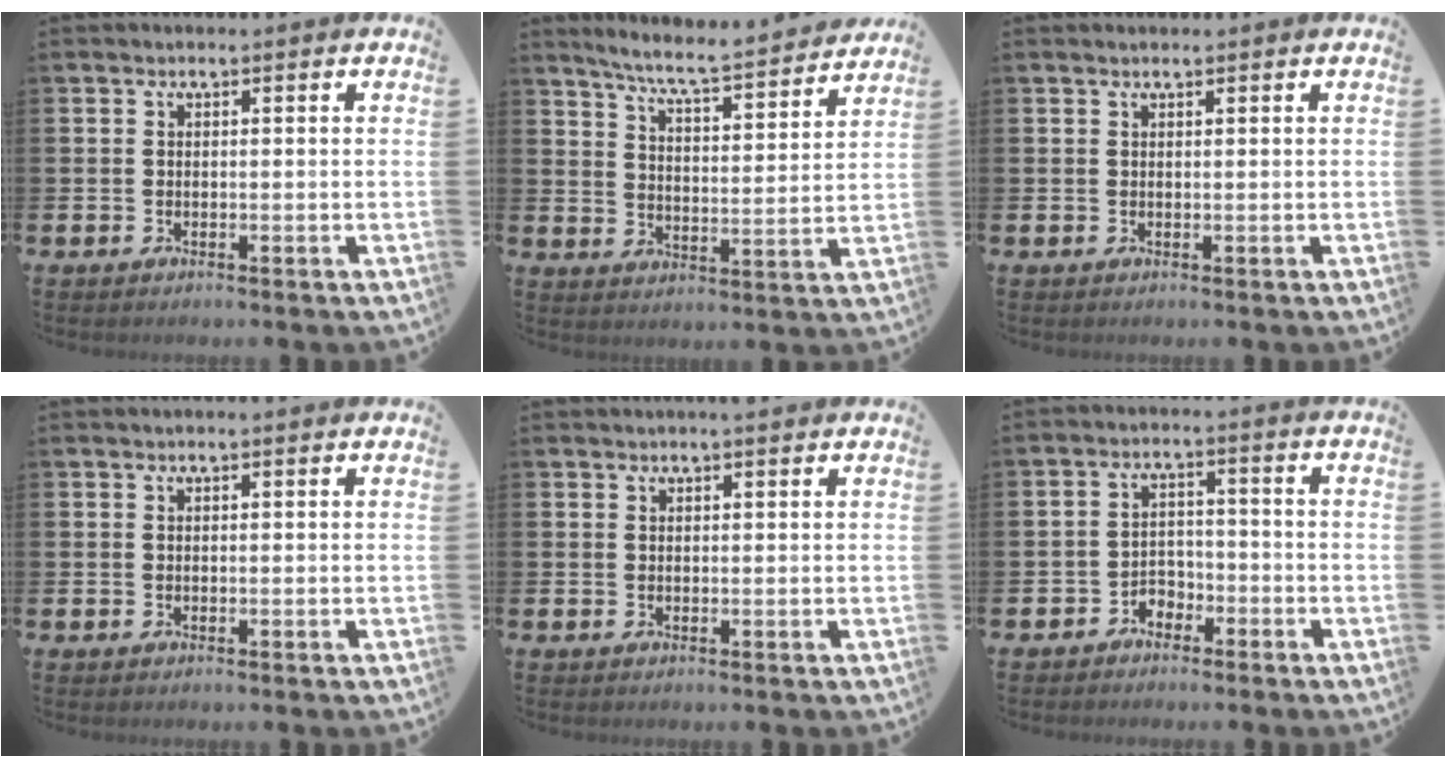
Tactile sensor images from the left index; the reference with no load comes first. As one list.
[{"total": 7.0, "force": [6.6, 0.1, 2.3], "torque": [-0.066, -0.051, 0.110]}, {"total": 0.6, "force": [0.6, 0.1, 0.2], "torque": [-0.003, 0.001, 0.010]}, {"total": 0.7, "force": [0.6, 0.0, 0.3], "torque": [-0.005, 0.001, 0.010]}, {"total": 1.6, "force": [1.5, 0.0, 0.4], "torque": [-0.001, -0.004, 0.026]}, {"total": 2.6, "force": [-2.2, 1.5, 0.3], "torque": [-0.019, 0.006, -0.047]}]